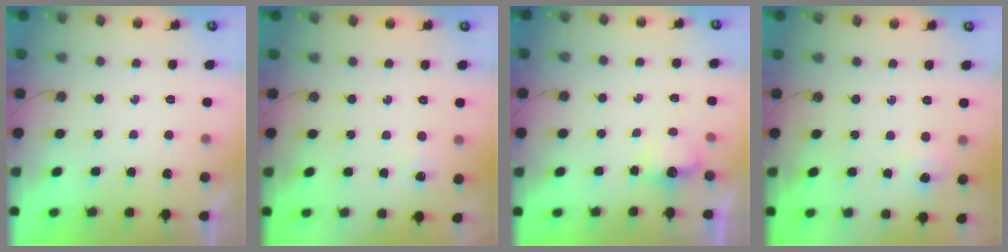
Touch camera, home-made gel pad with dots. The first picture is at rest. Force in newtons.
{"total": 4.8, "press": 4.3, "slide": 2.0}
{"total": 4.6, "press": 4.5, "slide": 0.8}
{"total": 6.7, "press": 6.7, "slide": 0.8}